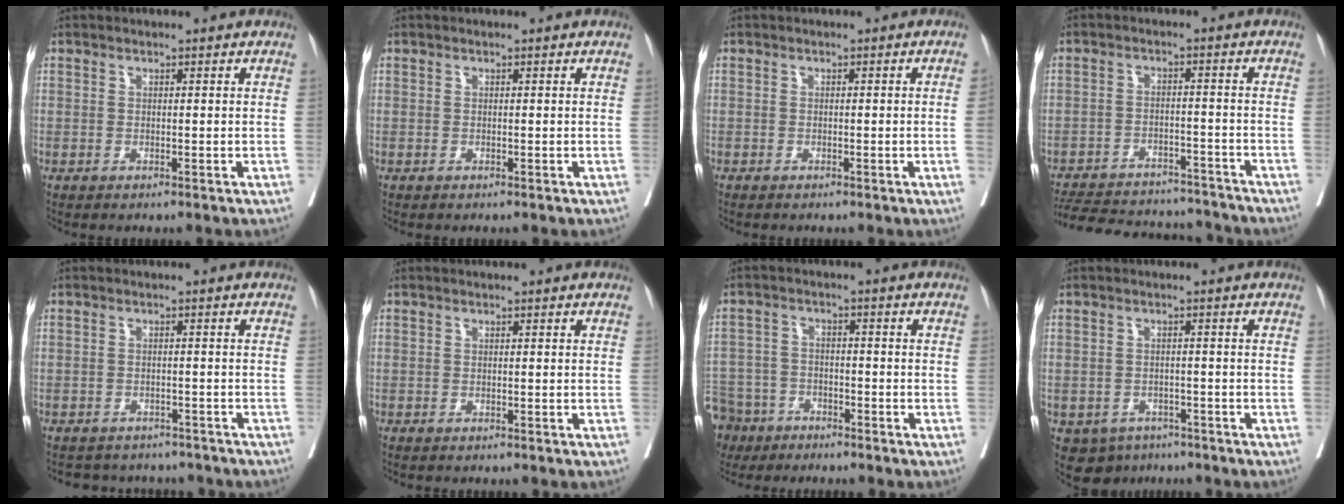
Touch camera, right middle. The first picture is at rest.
{"total": 0.0}
{"total": 1.0, "force": [0.0, -0.3, 0.9], "torque": [-0.015, 0.001, 0.001]}
{"total": 18.9, "force": [-17.5, 4.7, 5.6], "torque": [-0.135, -0.004, -0.243]}
{"total": 11.2, "force": [-10.2, 3.9, 2.5], "torque": [-0.047, 0.010, -0.114]}
{"total": 1.1, "force": [-1.0, 0.0, 0.5], "torque": [-0.003, 0.000, -0.015]}
{"total": 12.5, "force": [-9.3, 7.8, 3.1], "torque": [-0.115, -0.002, -0.160]}
{"total": 5.4, "force": [-3.7, 3.9, 1.0], "torque": [-0.013, 0.005, -0.050]}